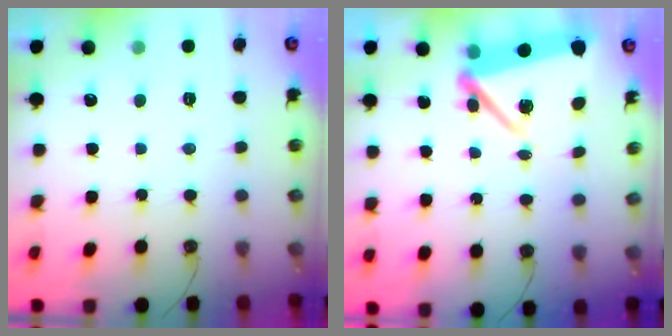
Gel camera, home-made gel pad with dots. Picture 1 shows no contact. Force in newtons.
{"total": 9.4, "press": 9.3, "slide": 1.4}